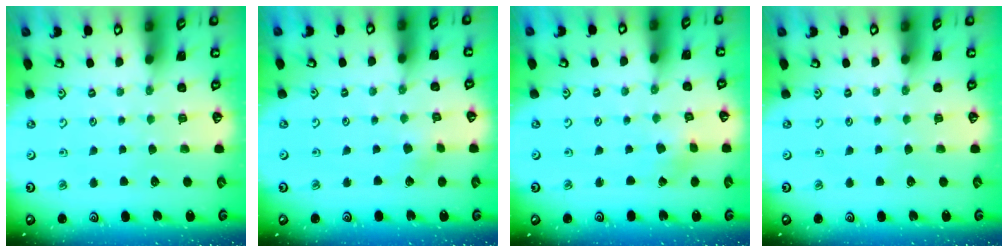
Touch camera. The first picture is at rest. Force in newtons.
{"total": 2.6, "press": 2.6, "slide": 0.2}
{"total": 0.7, "press": 0.7, "slide": 0.1}
{"total": 0.0}